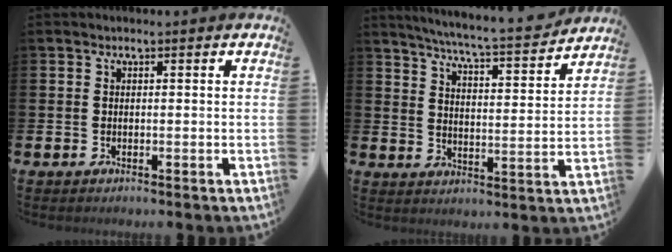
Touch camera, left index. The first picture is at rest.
{"total": 6.6, "force": [6.2, -0.2, 2.2], "torque": [-0.060, -0.051, 0.103]}